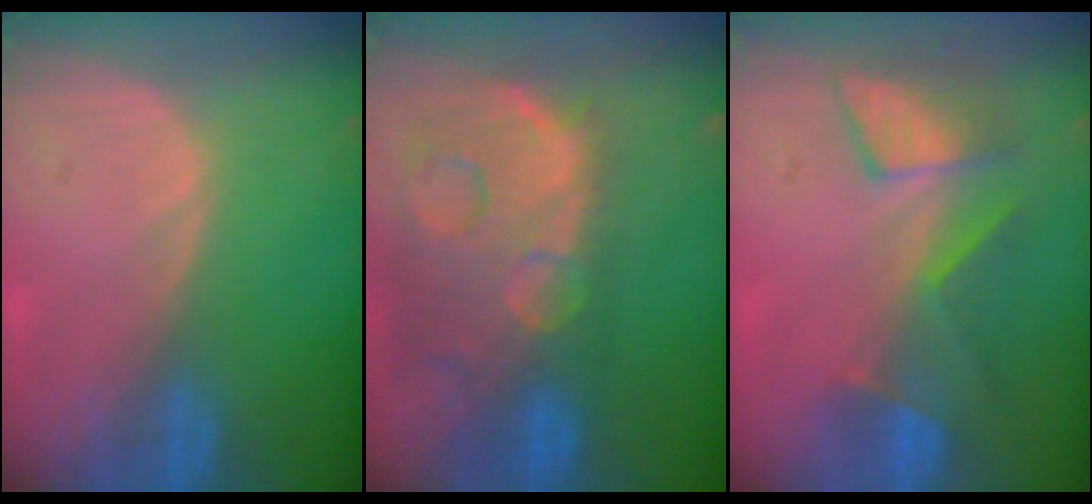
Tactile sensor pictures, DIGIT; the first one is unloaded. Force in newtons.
{"total": 14.5, "press": 11.7, "slide": 8.5}
{"total": 8.1, "press": 7.0, "slide": 3.9}